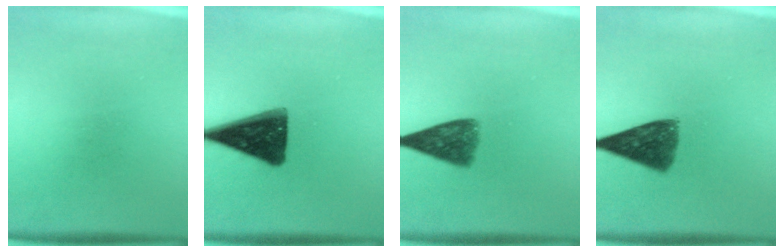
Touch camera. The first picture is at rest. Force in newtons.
{"total": 13.8}
{"total": 6.6}
{"total": 8.4}